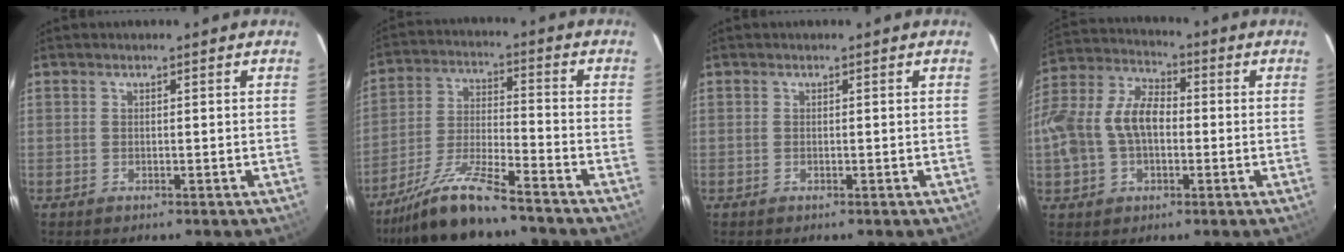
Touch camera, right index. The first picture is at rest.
{"total": 13.2, "force": [-11.2, 1.4, 6.9], "torque": [-0.146, -0.010, -0.207]}
{"total": 0.0}
{"total": 13.8, "force": [-1.4, 8.8, 10.5], "torque": [-0.232, 0.022, -0.026]}